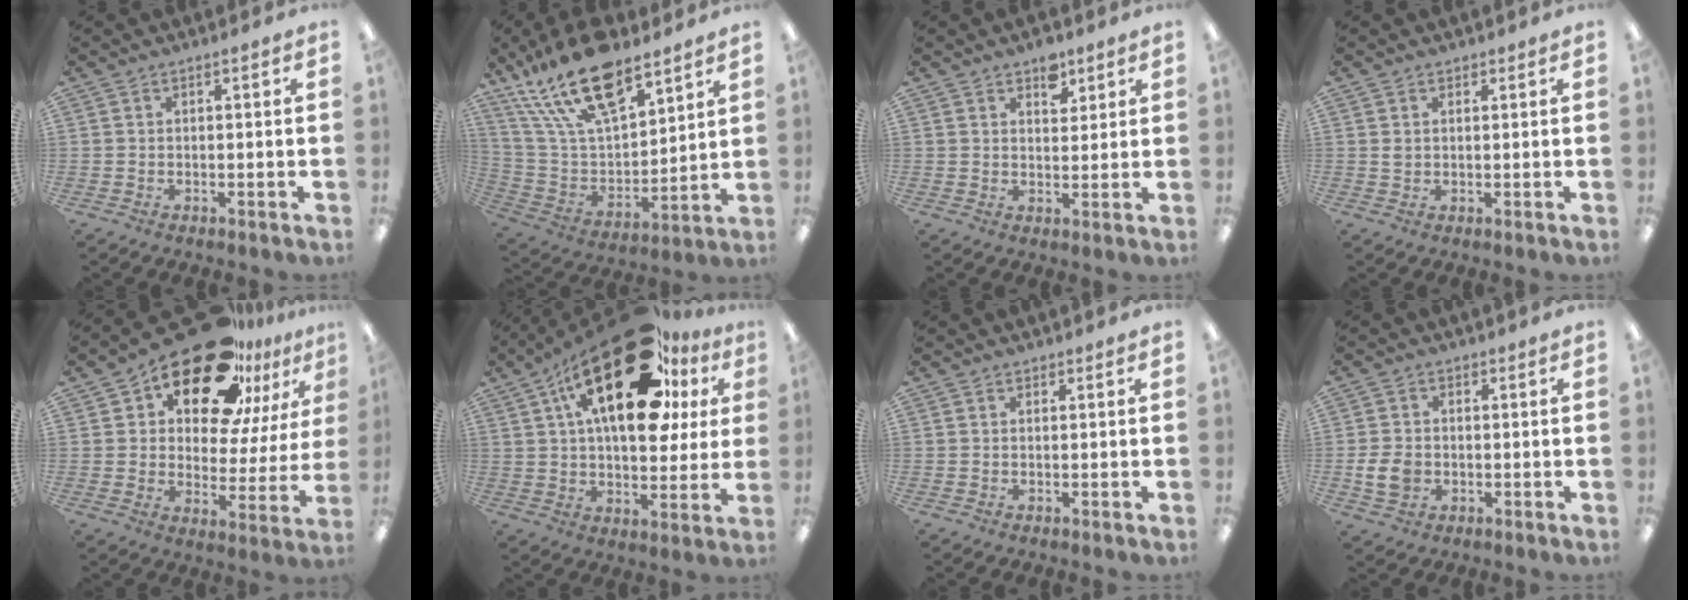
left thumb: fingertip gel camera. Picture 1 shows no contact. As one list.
[{"total": 21.7, "force": [14.7, 9.0, 13.1], "torque": [-0.258, -0.080, 0.257]}, {"total": 5.2, "force": [3.5, 2.9, 2.5], "torque": [-0.010, -0.021, 0.054]}, {"total": 1.7, "force": [0.9, 1.3, 0.4], "torque": [-0.002, 0.000, 0.014]}, {"total": 21.9, "force": [16.1, 9.7, 11.2], "torque": [-0.186, -0.102, 0.279]}, {"total": 27.9, "force": [13.7, 12.6, 20.8], "torque": [-0.328, -0.059, 0.225]}, {"total": 0.0}, {"total": 6.4, "force": [-1.1, 5.2, 3.6], "torque": [-0.066, 0.002, -0.021]}]